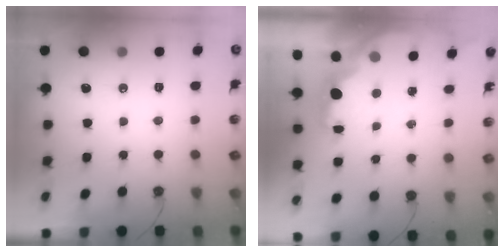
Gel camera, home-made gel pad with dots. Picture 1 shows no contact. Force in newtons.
{"total": 2.3, "press": 2.1, "slide": 0.8}